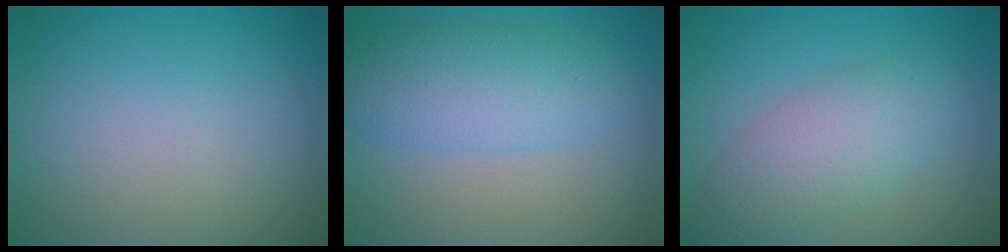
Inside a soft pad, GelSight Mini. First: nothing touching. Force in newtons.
{"total": 5.4, "press": 5.4, "slide": 0.2}
{"total": 5.0, "press": 5.0, "slide": 0.2}